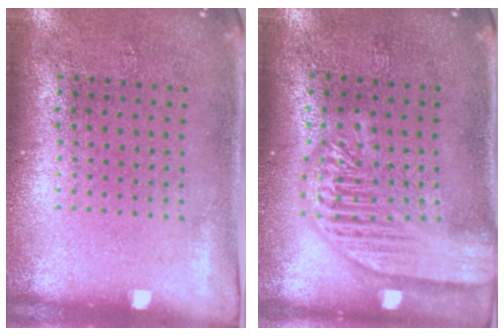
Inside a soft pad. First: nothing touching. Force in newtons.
{"total": 3.3, "press": 3.3, "slide": 0.3}